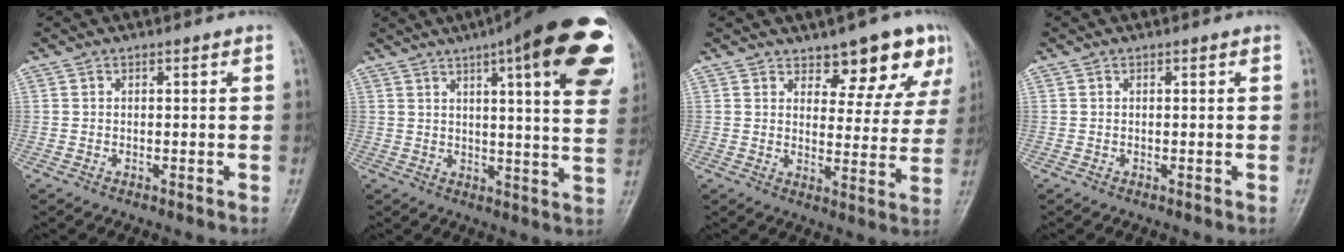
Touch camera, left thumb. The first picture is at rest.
{"total": 25.2, "force": [12.2, 5.8, 21.3], "torque": [-0.236, -0.009, 0.149]}
{"total": 9.8, "force": [6.9, 4.4, 5.5], "torque": [-0.027, -0.045, 0.087]}
{"total": 0.0}